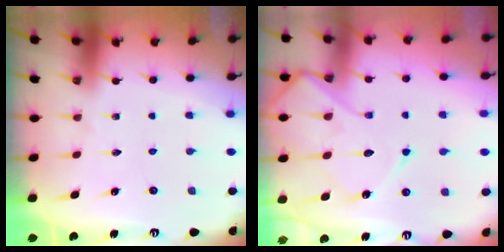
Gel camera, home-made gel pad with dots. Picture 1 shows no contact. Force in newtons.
{"total": 12.9, "press": 12.8, "slide": 1.2}